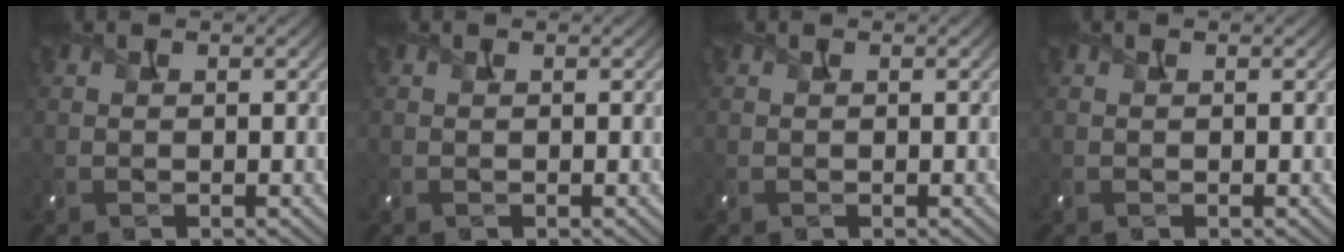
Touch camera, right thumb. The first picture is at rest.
{"total": 0.0}
{"total": 0.0}
{"total": 0.0}